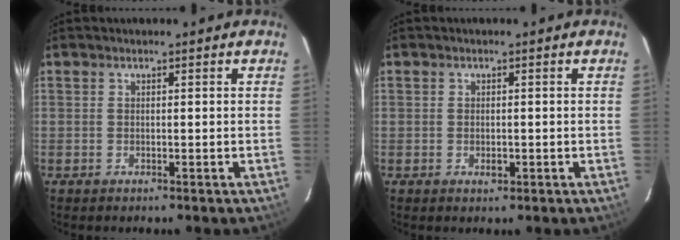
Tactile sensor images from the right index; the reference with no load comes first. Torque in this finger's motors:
{"motor_torque": [0.35, 0.11, -0.01, 0.01]}